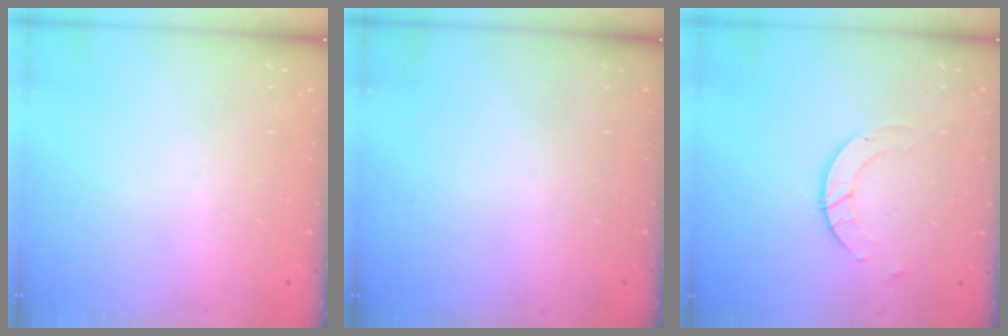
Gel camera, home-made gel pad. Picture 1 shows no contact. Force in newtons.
{"total": 0.0}
{"total": 3.0, "press": 3.0, "slide": 0.3}